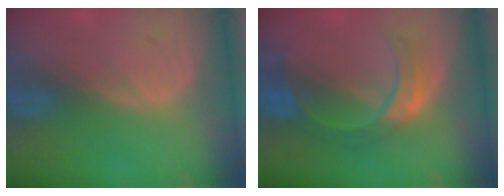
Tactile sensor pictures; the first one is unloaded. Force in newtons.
{"total": 6.2, "press": 6.1, "slide": 0.7}